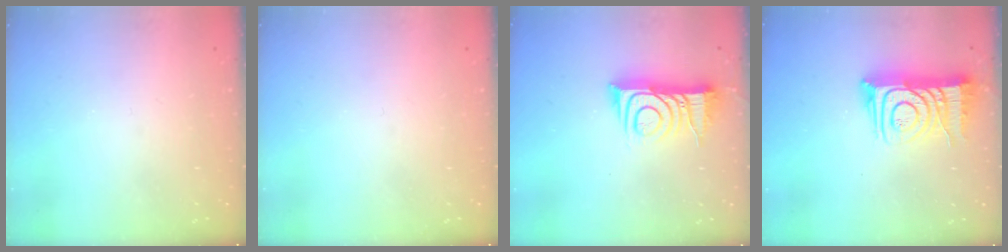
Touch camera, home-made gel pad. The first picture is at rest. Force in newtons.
{"total": 0.0}
{"total": 11.2, "press": 11.2, "slide": 0.1}
{"total": 13.7, "press": 13.6, "slide": 1.1}